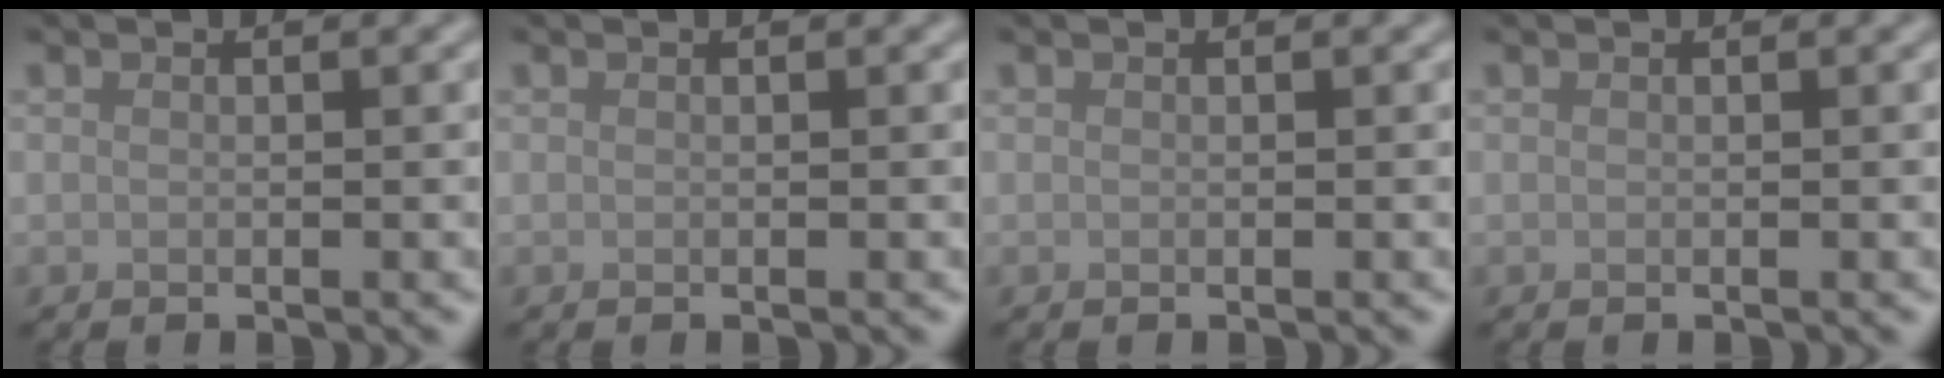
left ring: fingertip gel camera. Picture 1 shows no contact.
{"total": 0.0}
{"total": 0.0}
{"total": 0.0}